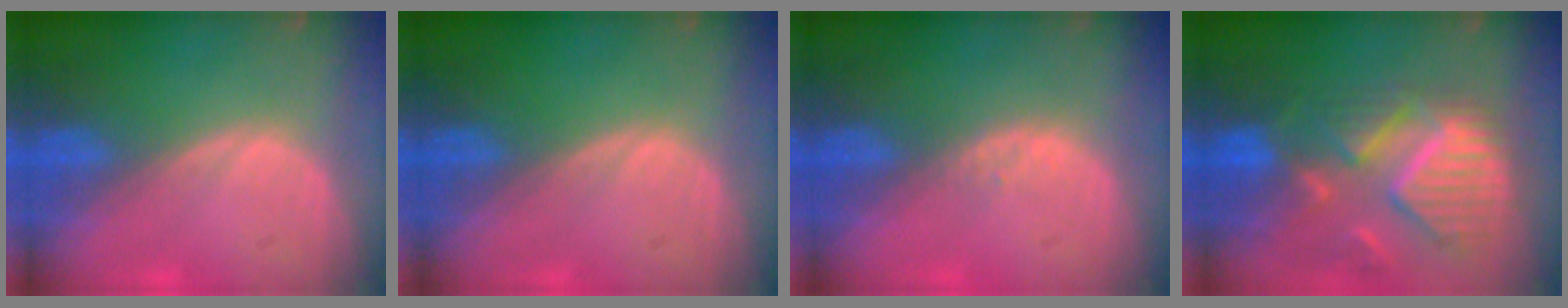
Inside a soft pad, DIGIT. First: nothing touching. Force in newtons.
{"total": 0.0}
{"total": 1.1, "press": 0.8, "slide": 0.7}
{"total": 12.1, "press": 10.5, "slide": 6.1}